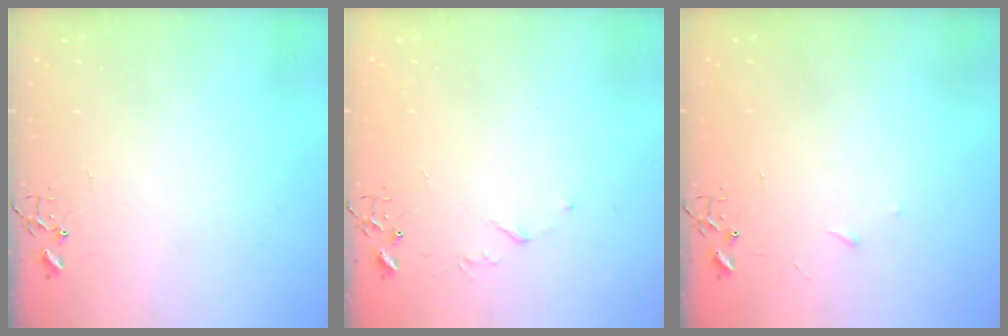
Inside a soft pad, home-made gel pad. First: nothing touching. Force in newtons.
{"total": 3.8, "press": 3.7, "slide": 0.6}
{"total": 3.3, "press": 3.3, "slide": 0.5}